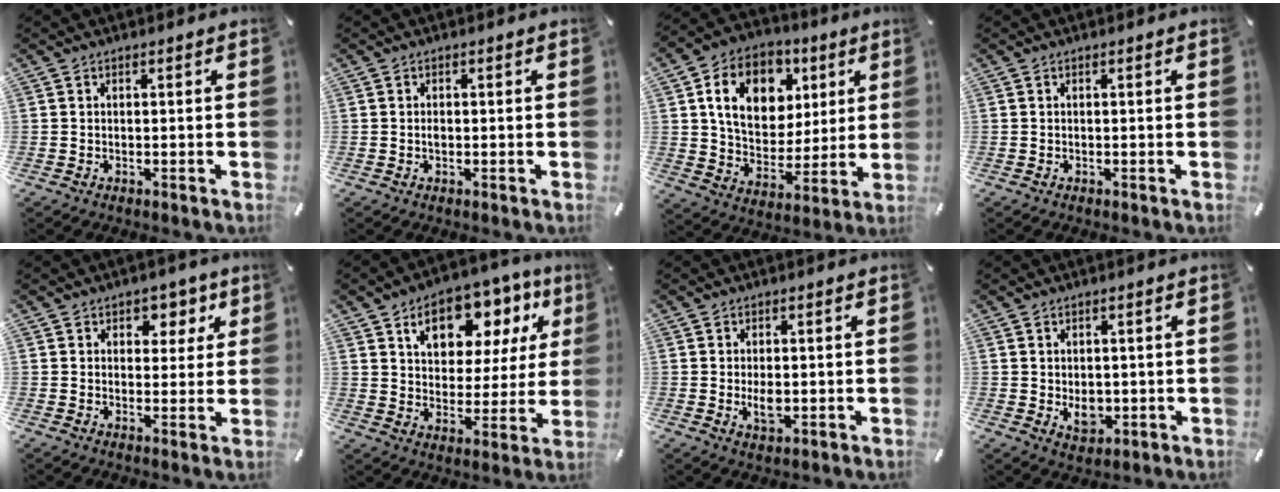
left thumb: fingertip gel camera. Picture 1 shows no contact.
{"total": 0.8, "force": [-0.1, 0.6, 0.6], "torque": [-0.014, -0.002, -0.001]}
{"total": 15.6, "force": [6.0, 12.1, 7.8], "torque": [-0.126, -0.011, 0.114]}
{"total": 0.0}
{"total": 5.4, "force": [2.5, 4.4, 1.9], "torque": [0.003, -0.014, 0.033]}
{"total": 14.4, "force": [7.8, 9.4, 7.6], "torque": [-0.119, -0.037, 0.137]}
{"total": 3.8, "force": [-0.2, 2.2, 3.1], "torque": [-0.072, -0.010, -0.010]}
{"total": 4.8, "force": [-0.1, 3.9, 2.7], "torque": [-0.030, -0.007, -0.002]}